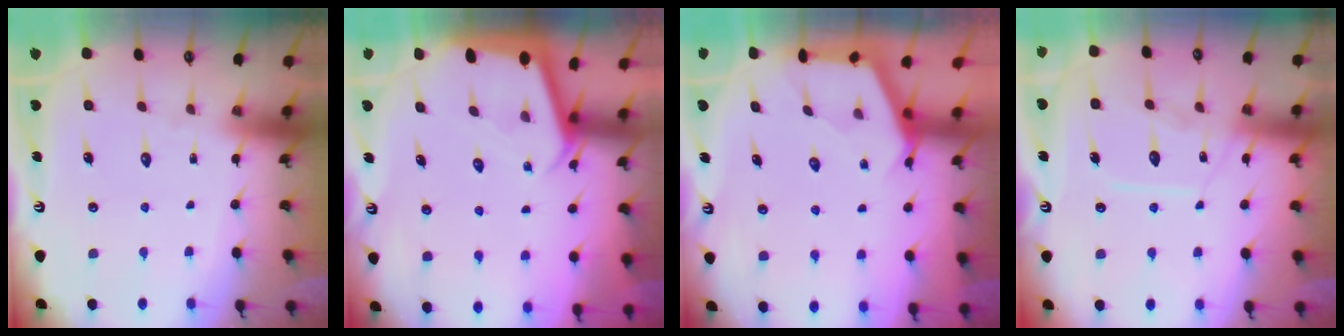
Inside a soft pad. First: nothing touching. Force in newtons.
{"total": 2.0, "press": 2.0, "slide": 0.1}
{"total": 2.9, "press": 2.8, "slide": 0.4}
{"total": 11.2, "press": 11.2, "slide": 1.1}